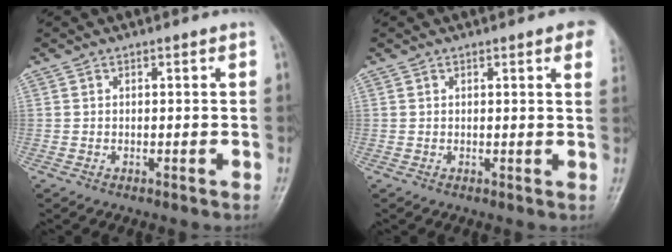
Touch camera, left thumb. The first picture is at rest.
{"total": 4.5, "force": [2.6, 0.9, 3.6], "torque": [-0.027, -0.001, 0.021]}